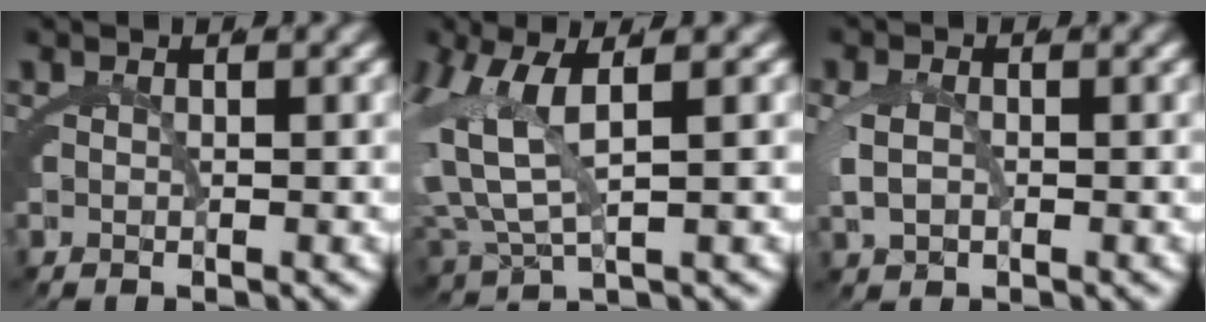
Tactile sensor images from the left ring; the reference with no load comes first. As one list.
[{"total": 6.3, "force": [1.8, 3.3, 5.1], "torque": [-0.119, -0.001, 0.034]}, {"total": 1.7, "force": [0.0, 0.9, 1.5], "torque": [-0.038, -0.008, 0.010]}]